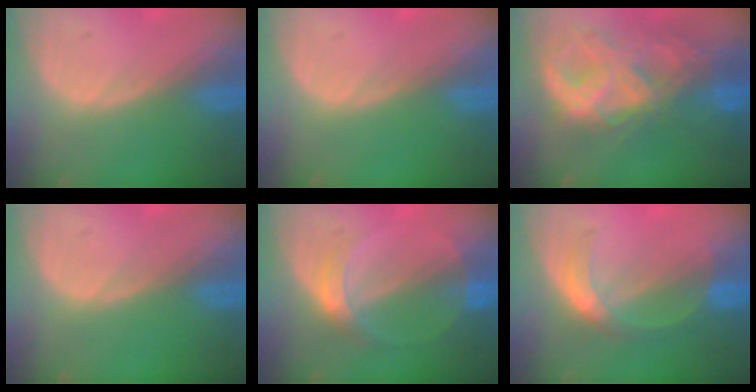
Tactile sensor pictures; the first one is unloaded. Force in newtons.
{"total": 0.0}
{"total": 10.9, "press": 9.3, "slide": 5.8}
{"total": 0.0}
{"total": 5.2, "press": 4.8, "slide": 2.0}
{"total": 5.7, "press": 5.0, "slide": 2.7}